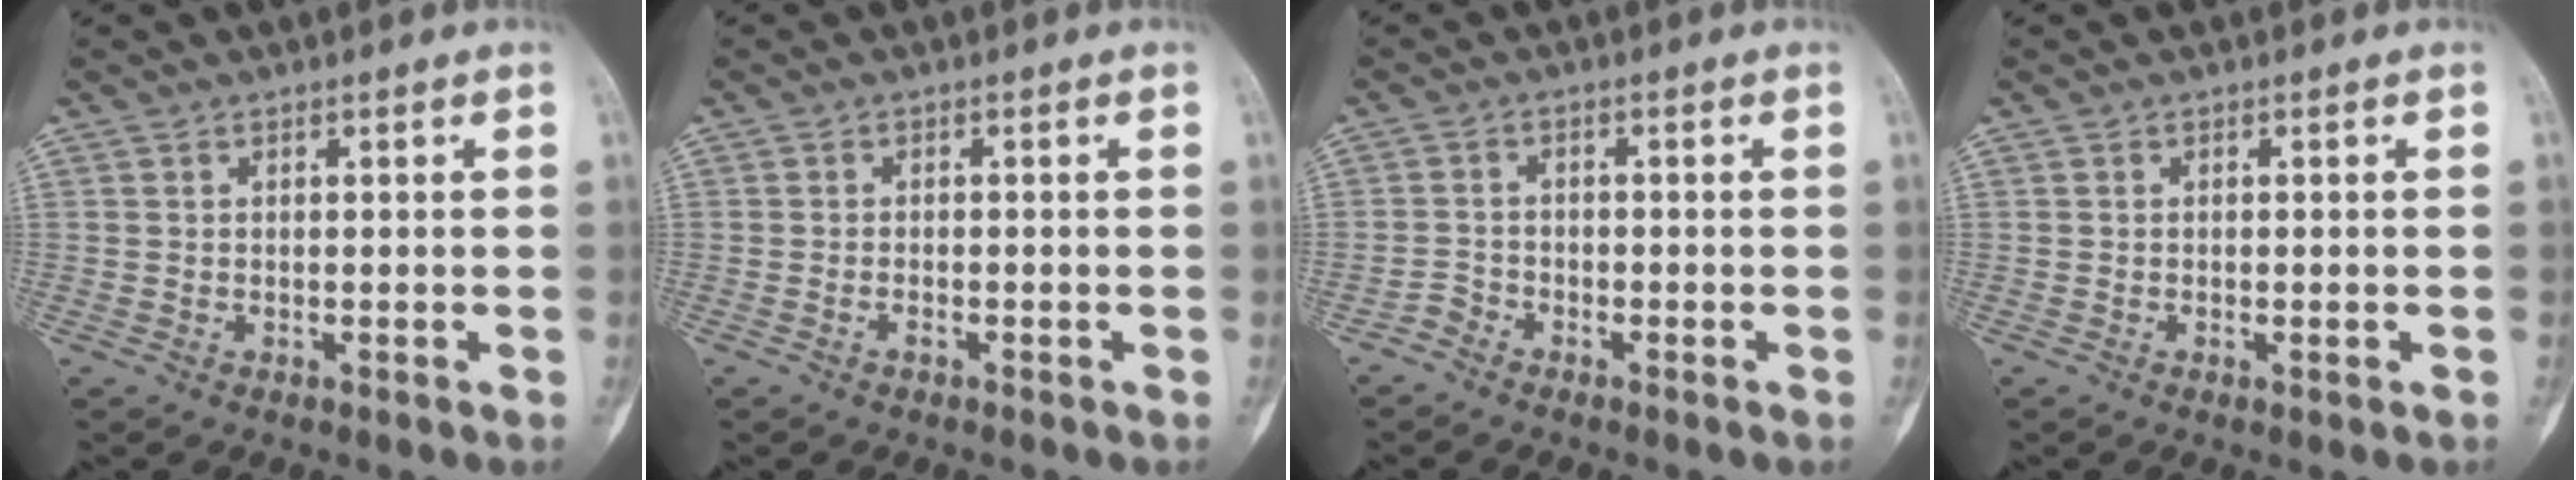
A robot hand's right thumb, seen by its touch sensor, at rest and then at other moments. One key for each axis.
{"total": 0.7, "fx": -0.5, "fy": 0.3, "fz": 0.2, "tx": -0.007, "ty": 0.005, "tz": -0.013}
{"total": 1.9, "fx": -1.7, "fy": 0.8, "fz": -0.2, "tx": 0.005, "ty": 0.007, "tz": -0.040}
{"total": 1.0, "fx": -0.3, "fy": 0.4, "fz": 0.9, "tx": -0.013, "ty": -0.002, "tz": -0.004}